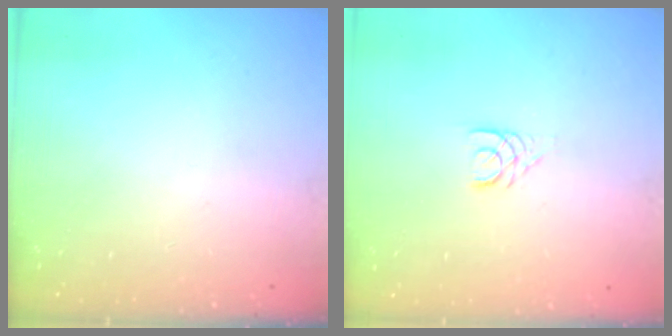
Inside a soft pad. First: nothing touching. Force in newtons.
{"total": 3.1, "press": 3.1, "slide": 0.3}